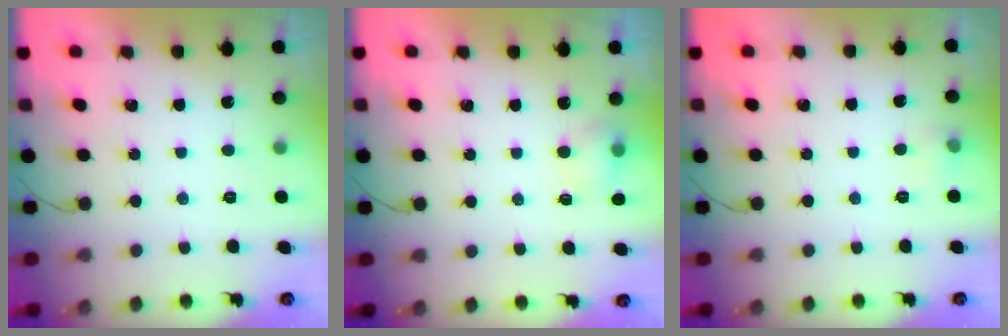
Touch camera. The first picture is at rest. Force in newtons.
{"total": 5.1, "press": 4.9, "slide": 1.4}
{"total": 3.6, "press": 3.3, "slide": 1.4}